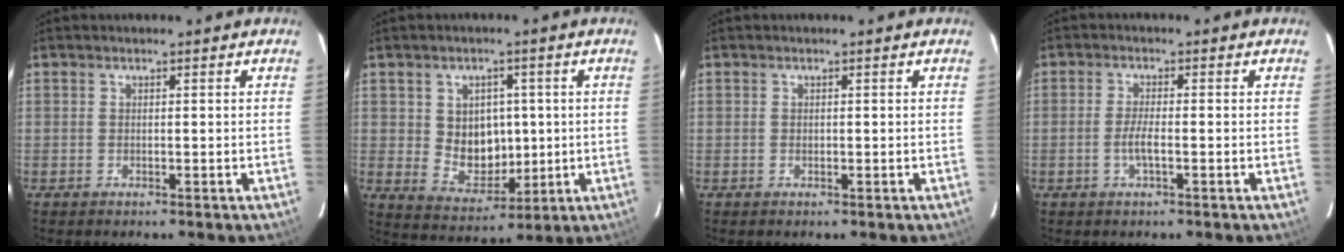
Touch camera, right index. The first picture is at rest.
{"total": 8.7, "force": [0.5, 7.4, 4.6], "torque": [-0.086, 0.001, 0.030]}
{"total": 0.5, "force": [-0.1, 0.5, 0.1], "torque": [0.000, -0.001, -0.001]}
{"total": 3.0, "force": [-1.1, 0.5, 2.8], "torque": [-0.058, -0.002, -0.022]}